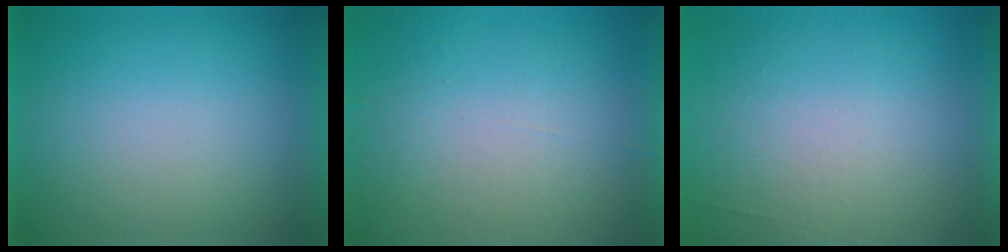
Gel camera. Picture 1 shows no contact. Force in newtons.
{"total": 7.3}
{"total": 6.8}